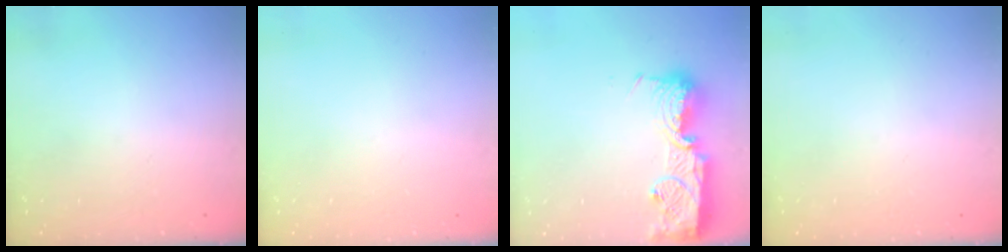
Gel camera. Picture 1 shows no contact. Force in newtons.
{"total": 0.0}
{"total": 15.2, "press": 15.1, "slide": 1.2}
{"total": 0.0}